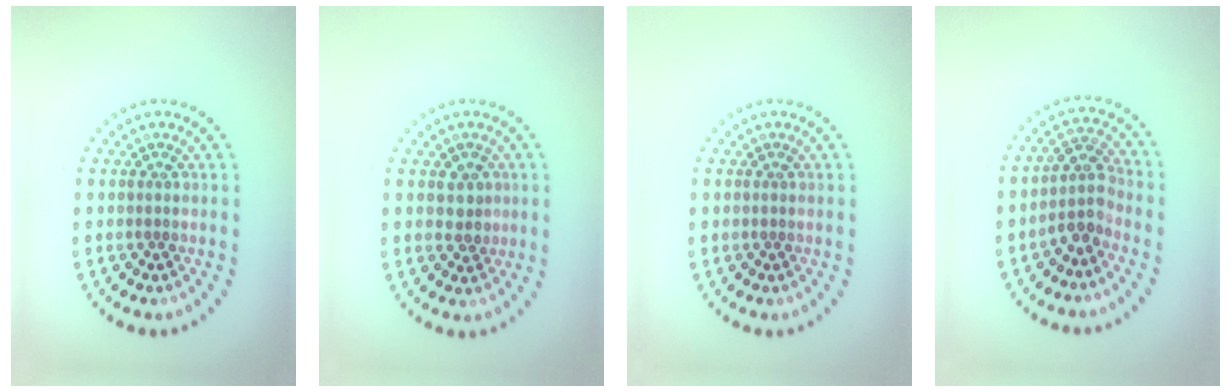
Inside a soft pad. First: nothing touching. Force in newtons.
{"total": 1.7, "press": 1.6, "slide": 0.6}
{"total": 0.0}
{"total": 2.7, "press": 2.1, "slide": 1.7}